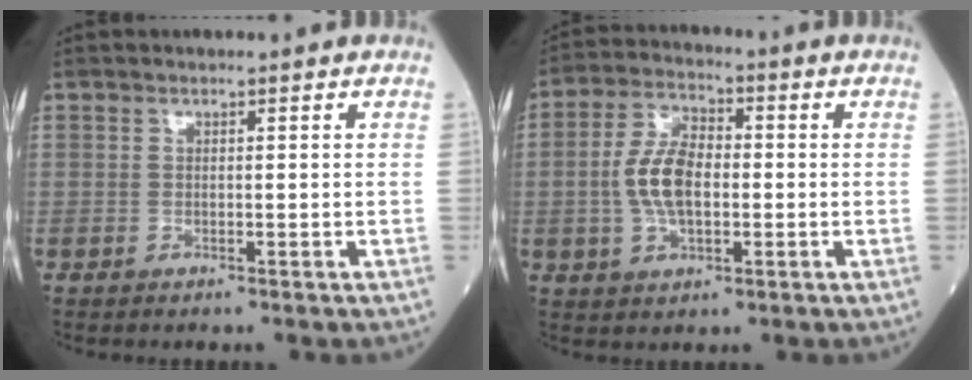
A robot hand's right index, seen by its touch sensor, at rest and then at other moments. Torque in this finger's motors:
{"motor_torque": [1.28, 0.08, 0.73, 0.19]}